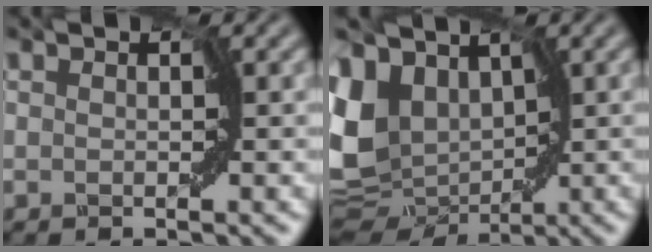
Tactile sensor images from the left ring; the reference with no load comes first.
{"total": 11.2, "force": [1.6, 8.7, 6.9], "torque": [-0.171, -0.010, 0.067]}